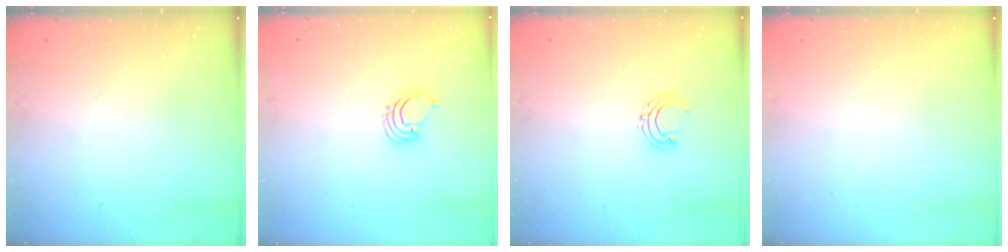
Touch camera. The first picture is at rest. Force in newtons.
{"total": 1.6, "press": 1.6, "slide": 0.1}
{"total": 5.5, "press": 5.4, "slide": 1.1}
{"total": 0.0}